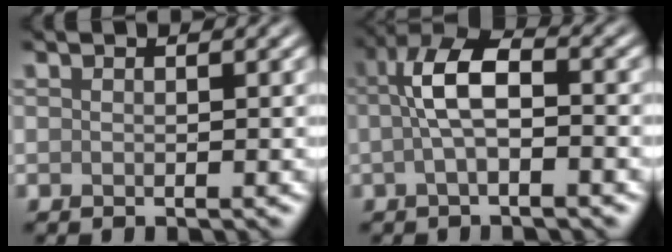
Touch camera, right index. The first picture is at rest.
{"total": 4.8, "force": [-0.3, 1.8, 4.5], "torque": [-0.093, 0.013, -0.014]}